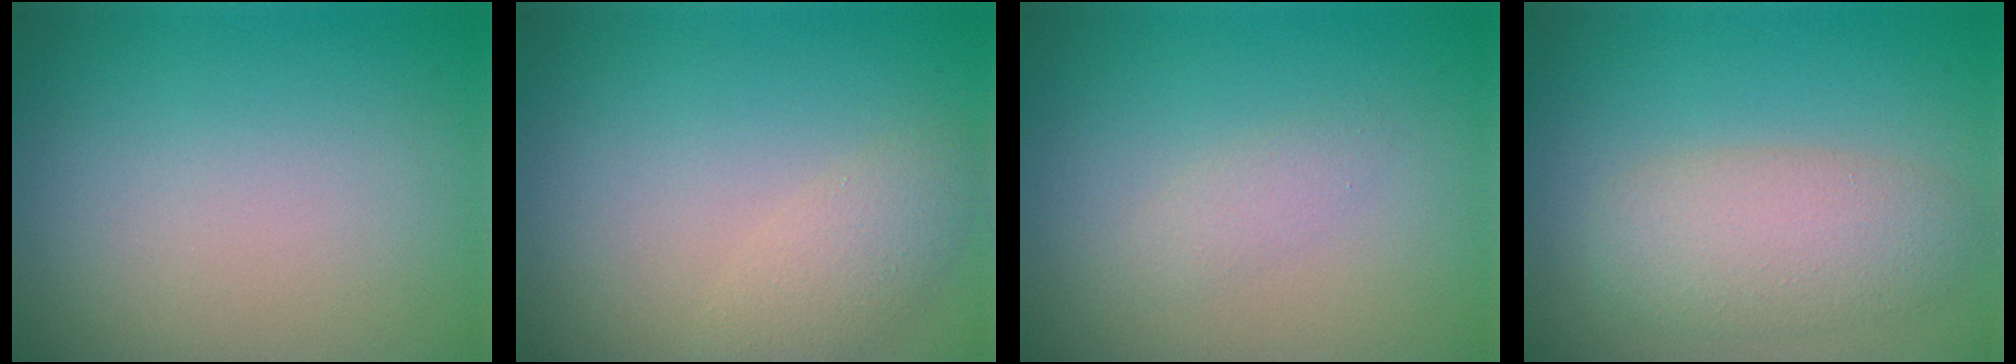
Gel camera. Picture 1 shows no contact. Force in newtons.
{"total": 2.4, "press": 2.4, "slide": 0.2}
{"total": 1.1, "press": 1.1, "slide": 0.0}
{"total": 4.5, "press": 4.5, "slide": 0.3}